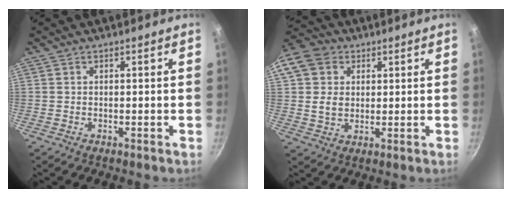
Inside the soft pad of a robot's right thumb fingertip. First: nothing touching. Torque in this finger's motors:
{"motor_torque": [0.25, 0.29, 0.72, -0.47, 0.25]}